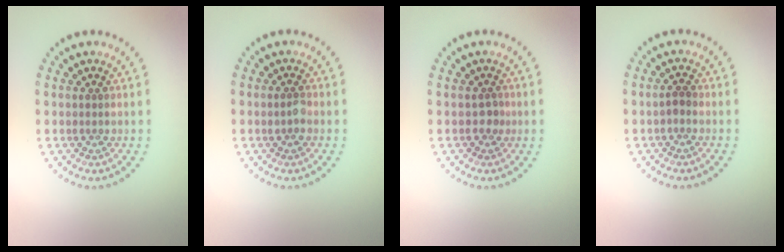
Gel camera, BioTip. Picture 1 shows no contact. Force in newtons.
{"total": 1.1, "press": 1.1, "slide": 0.2}
{"total": 0.9, "press": 0.9, "slide": 0.3}
{"total": 1.0, "press": 0.9, "slide": 0.3}